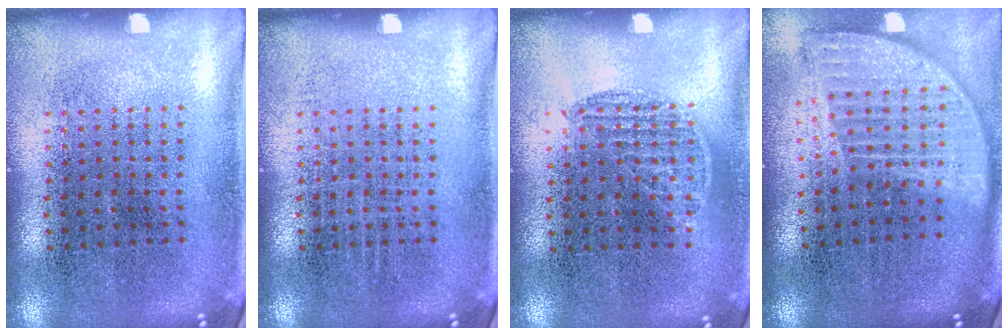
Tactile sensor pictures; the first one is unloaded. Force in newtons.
{"total": 0.0}
{"total": 0.8, "press": 0.7, "slide": 0.4}
{"total": 1.9, "press": 1.5, "slide": 1.1}